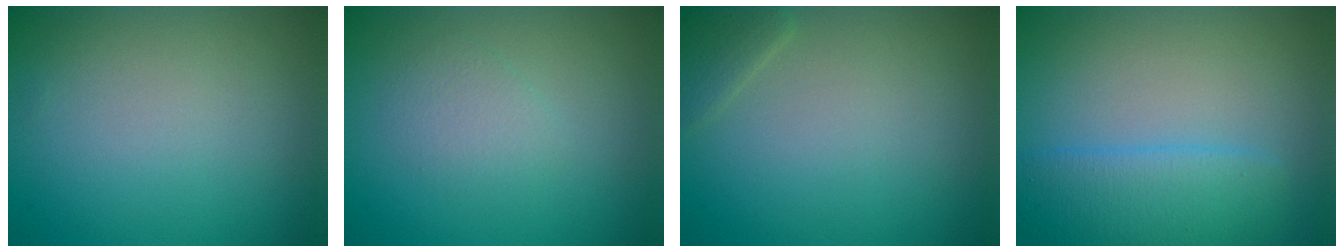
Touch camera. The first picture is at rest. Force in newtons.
{"total": 1.5, "press": 1.5, "slide": 0.1}
{"total": 1.5, "press": 1.5, "slide": 0.1}
{"total": 4.2, "press": 4.1, "slide": 0.2}